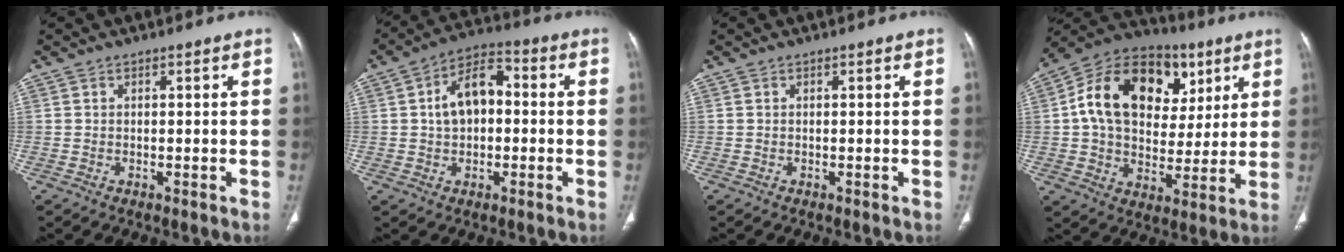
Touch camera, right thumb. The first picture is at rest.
{"total": 8.5, "force": [0.4, 5.1, 6.7], "torque": [-0.110, 0.028, -0.003]}
{"total": 0.0}
{"total": 22.7, "force": [6.6, 16.0, 14.6], "torque": [-0.215, 0.015, 0.104]}